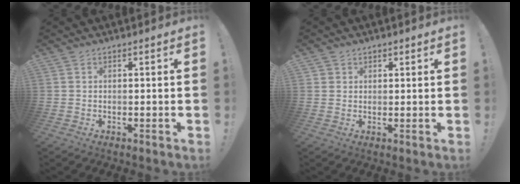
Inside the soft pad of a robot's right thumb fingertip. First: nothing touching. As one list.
[{"total": 1.9, "force": [1.2, 1.5, 0.2], "torque": [0.004, -0.006, 0.020]}]